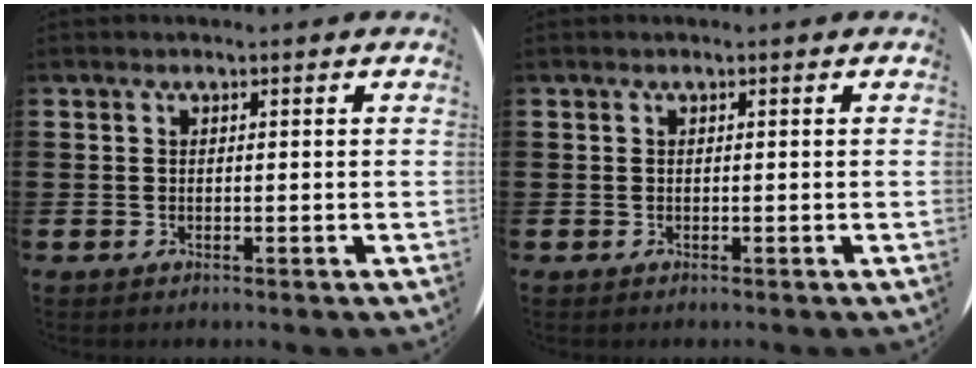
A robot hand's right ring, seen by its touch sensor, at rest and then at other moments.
{"total": 0.0}